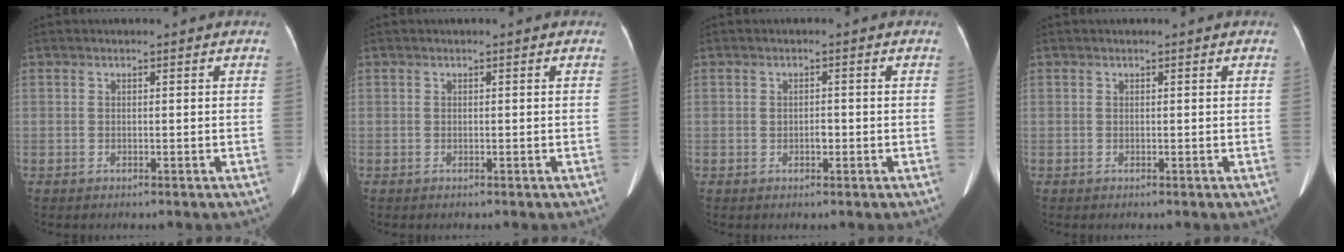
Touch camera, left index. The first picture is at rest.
{"total": 0.0}
{"total": 1.2, "force": [-0.4, 0.6, 0.9], "torque": [-0.017, 0.000, -0.005]}
{"total": 0.0}